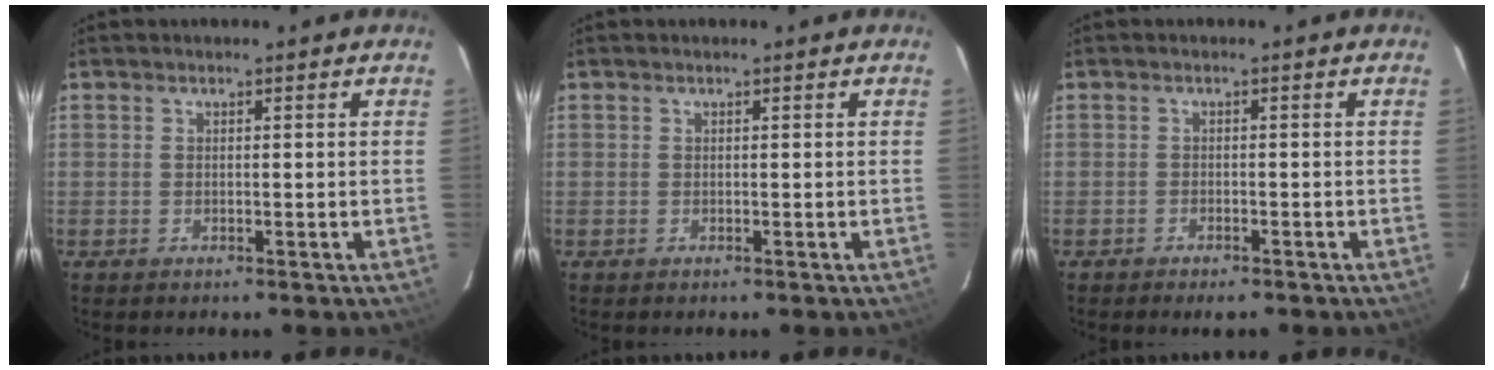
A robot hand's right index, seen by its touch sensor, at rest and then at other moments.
{"total": 0.0}
{"total": 2.7, "force": [-2.2, 1.0, 1.1], "torque": [-0.029, -0.006, -0.037]}